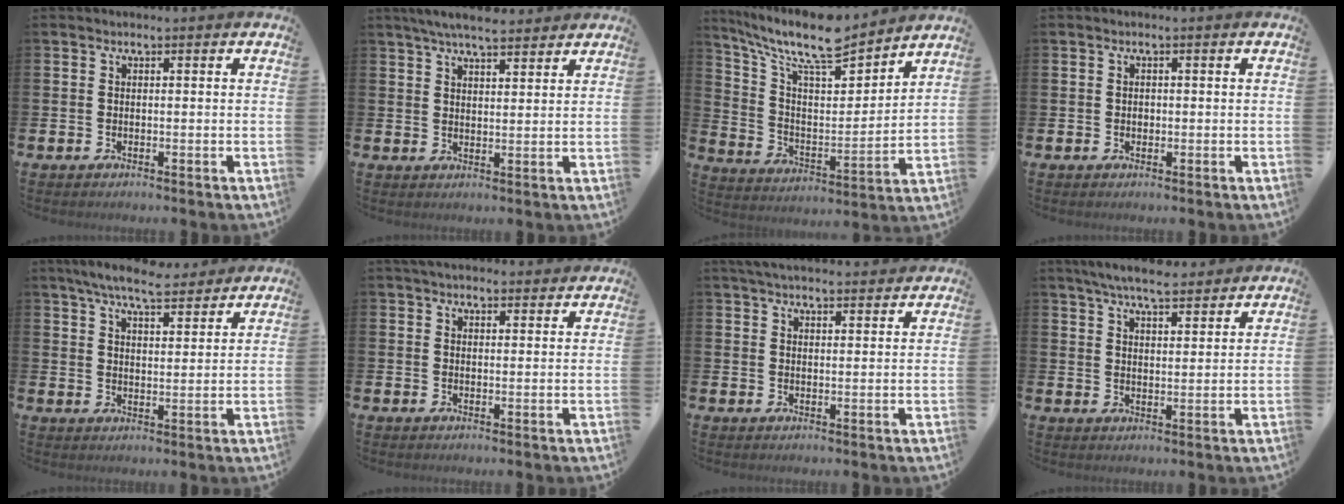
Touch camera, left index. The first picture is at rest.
{"total": 5.4, "force": [5.0, 1.0, 1.9], "torque": [-0.039, -0.017, 0.088]}
{"total": 11.6, "force": [9.9, 2.7, 5.3], "torque": [-0.132, -0.063, 0.171]}
{"total": 0.7, "force": [0.0, 0.6, 0.4], "torque": [0.001, 0.003, -0.004]}
{"total": 6.9, "force": [6.4, 1.1, 2.4], "torque": [-0.055, -0.026, 0.114]}
{"total": 3.1, "force": [2.9, 0.8, 0.7], "torque": [-0.017, -0.008, 0.053]}
{"total": 4.1, "force": [3.9, 0.6, 0.9], "torque": [-0.024, -0.013, 0.073]}
{"total": 6.3, "force": [5.9, 0.9, 2.0], "torque": [-0.052, -0.020, 0.106]}